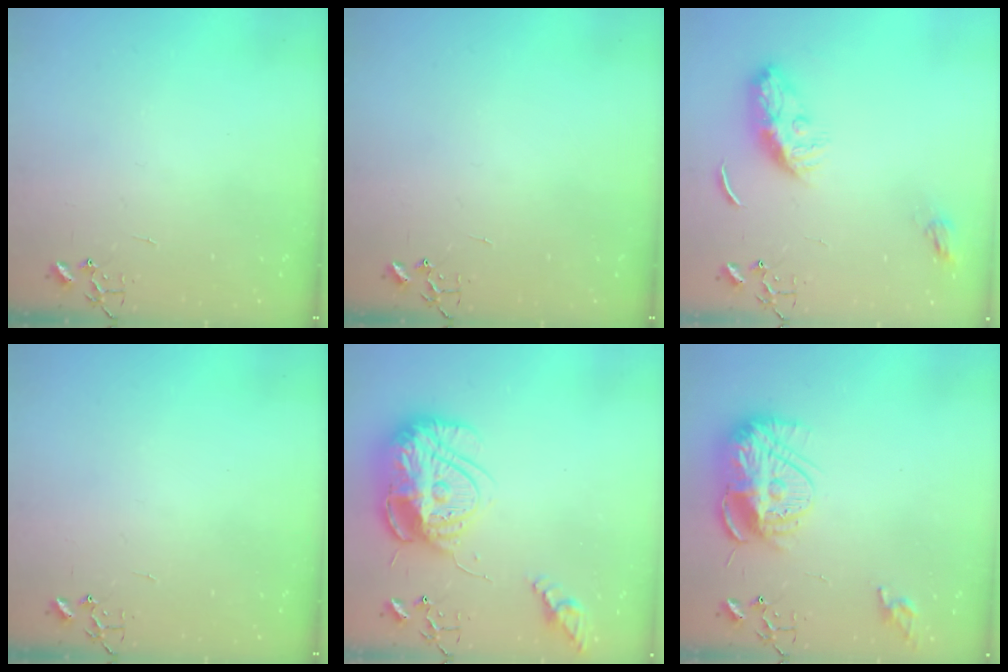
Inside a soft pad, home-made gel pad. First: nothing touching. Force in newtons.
{"total": 0.0}
{"total": 9.9, "press": 9.9, "slide": 0.1}
{"total": 0.0}
{"total": 24.2, "press": 24.1, "slide": 2.0}
{"total": 15.3, "press": 15.3, "slide": 0.9}